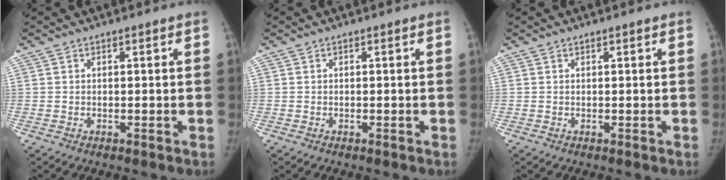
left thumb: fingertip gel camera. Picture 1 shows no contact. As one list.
[{"total": 0.0}, {"total": 0.0}]